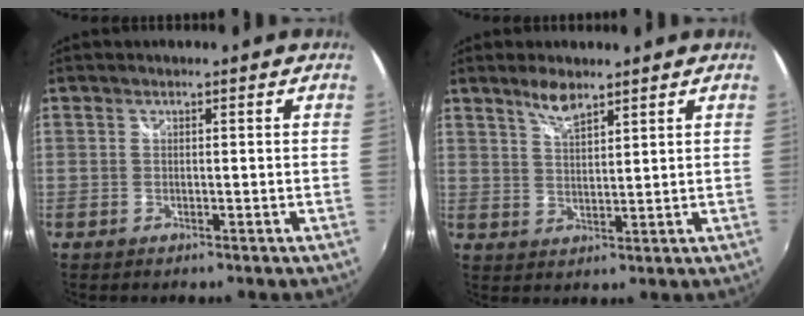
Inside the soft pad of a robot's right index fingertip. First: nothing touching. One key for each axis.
{"total": 4.4, "fx": 3.4, "fy": 1.1, "fz": 2.5, "tx": -0.045, "ty": 0.003, "tz": 0.065}